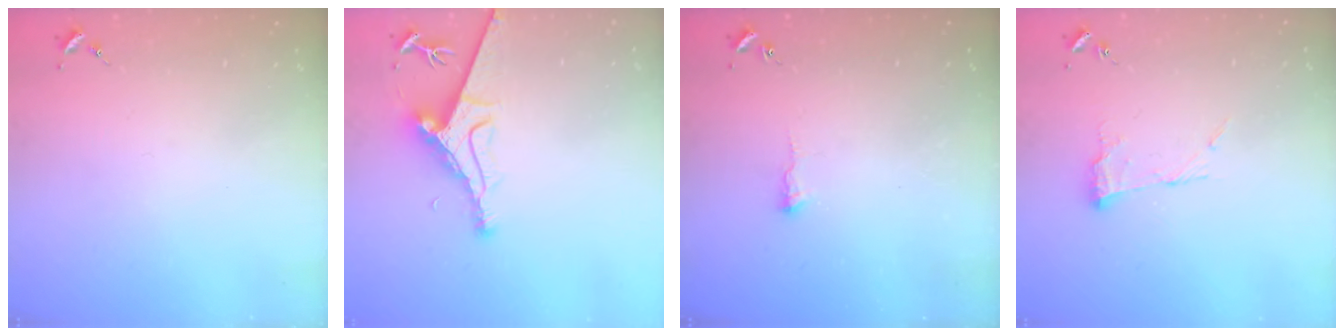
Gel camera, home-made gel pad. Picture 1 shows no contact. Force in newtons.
{"total": 10.9, "press": 10.8, "slide": 1.7}
{"total": 2.9, "press": 2.9, "slide": 0.6}
{"total": 10.7, "press": 10.7, "slide": 0.3}